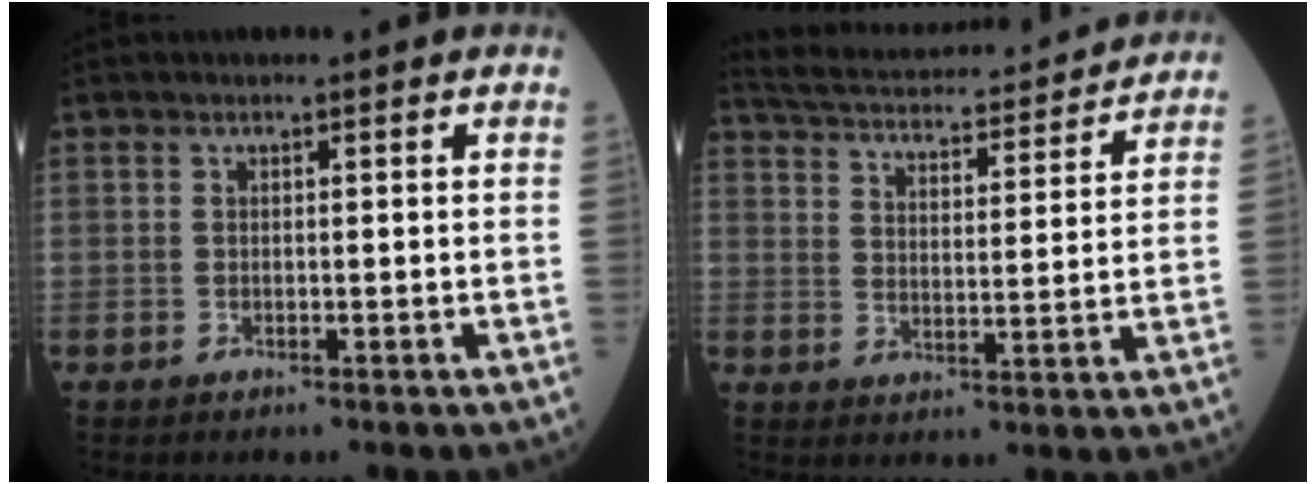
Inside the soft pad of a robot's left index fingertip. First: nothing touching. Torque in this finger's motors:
{"motor_torque": [-0.12, -0.48, -0.26, -0.06]}